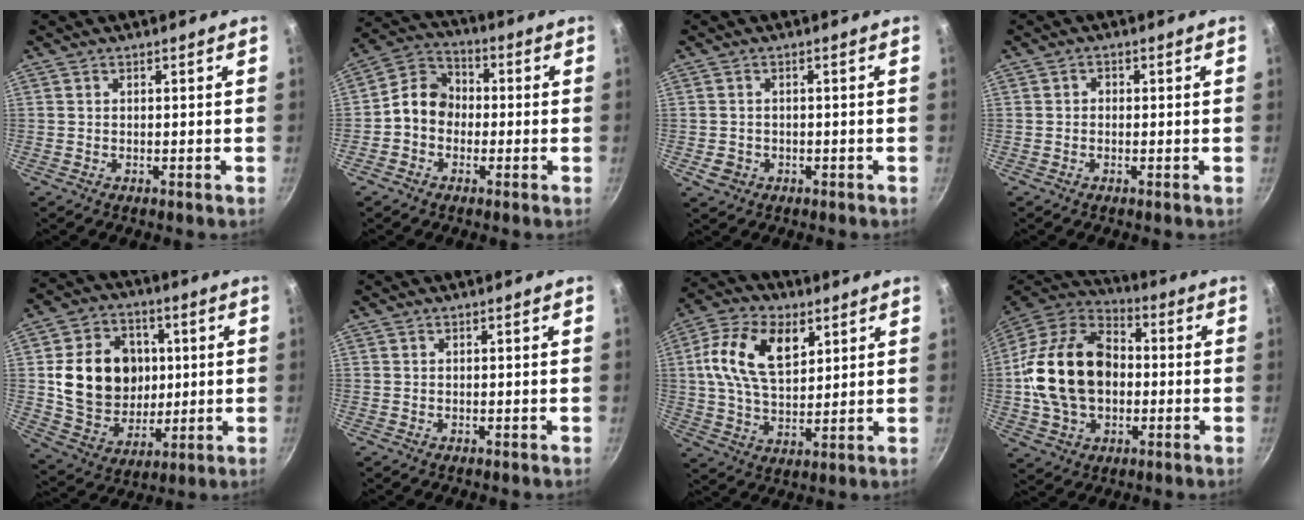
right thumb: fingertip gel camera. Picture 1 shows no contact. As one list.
[{"total": 8.5, "force": [-1.1, 7.2, 4.5], "torque": [-0.045, 0.028, -0.042]}, {"total": 2.9, "force": [-0.9, 2.5, 1.1], "torque": [-0.015, 0.009, -0.007]}, {"total": 1.1, "force": [-0.2, 1.0, 0.5], "torque": [-0.006, 0.005, -0.005]}, {"total": 18.4, "force": [2.2, 15.2, 10.2], "torque": [-0.142, 0.006, 0.048]}, {"total": 0.0}, {"total": 14.7, "force": [4.8, 8.8, 10.7], "torque": [-0.180, -0.005, 0.080]}, {"total": 21.5, "force": [-0.7, 15.2, 15.1], "torque": [-0.253, 0.035, -0.017]}]